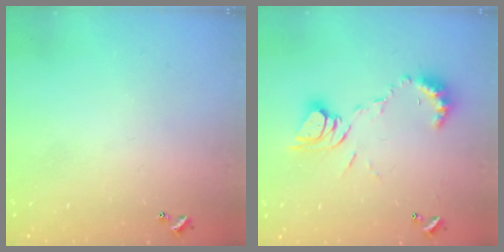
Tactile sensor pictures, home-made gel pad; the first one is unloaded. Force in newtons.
{"total": 8.8, "press": 8.8, "slide": 1.0}